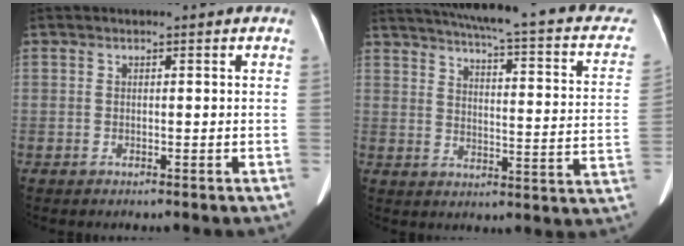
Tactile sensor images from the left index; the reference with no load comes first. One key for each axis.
{"total": 24.5, "fx": 19.5, "fy": 4.3, "fz": 14.3, "tx": -0.204, "ty": -0.010, "tz": 0.225}